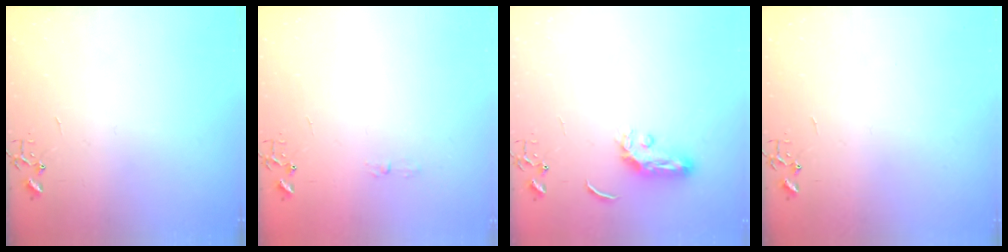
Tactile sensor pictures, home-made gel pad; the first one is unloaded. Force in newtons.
{"total": 2.9, "press": 2.9, "slide": 0.5}
{"total": 7.6, "press": 7.6, "slide": 0.4}
{"total": 0.0}